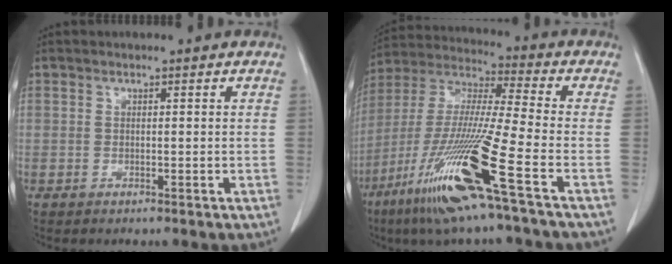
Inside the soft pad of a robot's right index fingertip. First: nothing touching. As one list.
[{"total": 17.3, "force": [-8.4, -0.9, 15.0], "torque": [-0.326, -0.043, -0.167]}]